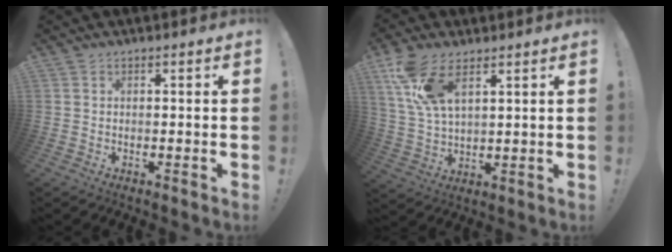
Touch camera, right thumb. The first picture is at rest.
{"total": 11.7, "force": [6.7, 5.1, 8.1], "torque": [-0.163, -0.019, 0.129]}